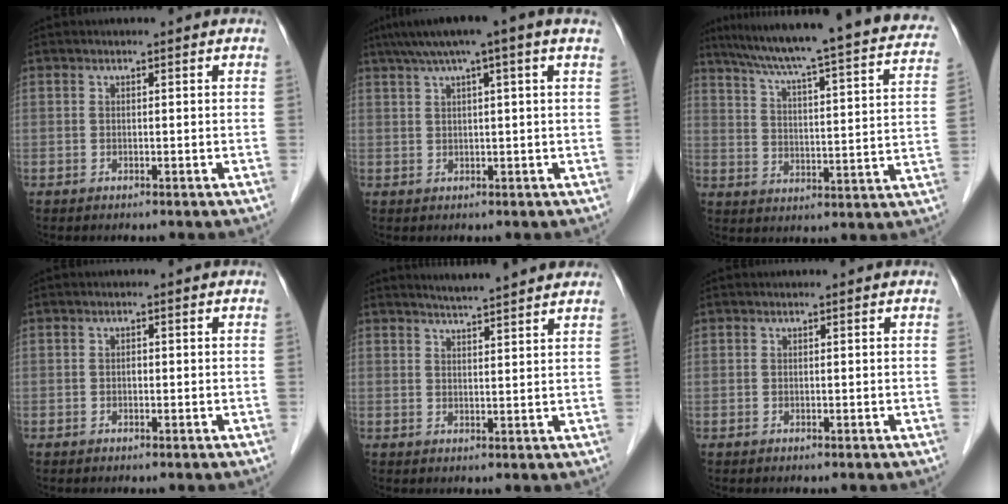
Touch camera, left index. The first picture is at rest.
{"total": 7.9, "force": [5.1, -0.5, 5.9], "torque": [-0.090, 0.039, 0.073]}
{"total": 28.9, "force": [25.1, 2.3, 14.2], "torque": [-0.216, -0.038, 0.312]}
{"total": 0.6, "force": [-0.1, 0.4, 0.4], "torque": [-0.007, 0.002, -0.004]}
{"total": 7.1, "force": [6.6, -0.2, 2.7], "torque": [-0.051, 0.013, 0.086]}
{"total": 0.0}